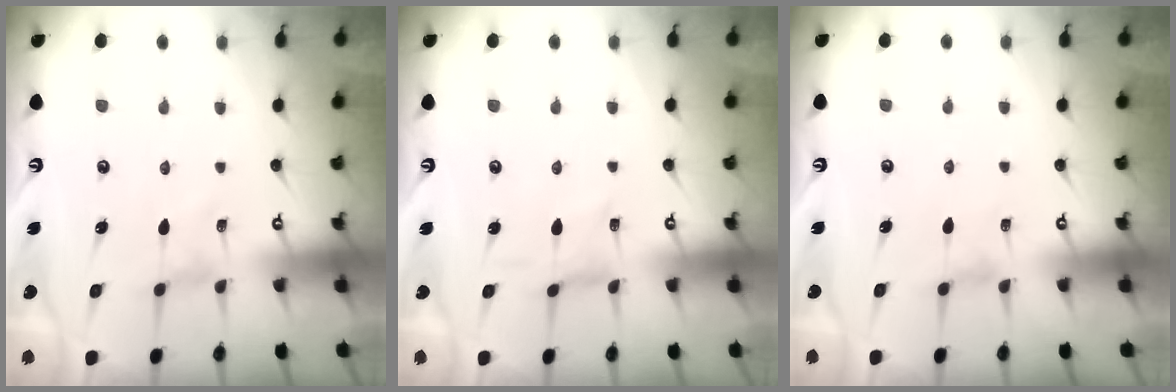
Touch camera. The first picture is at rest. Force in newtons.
{"total": 0.0}
{"total": 1.2, "press": 1.2, "slide": 0.3}